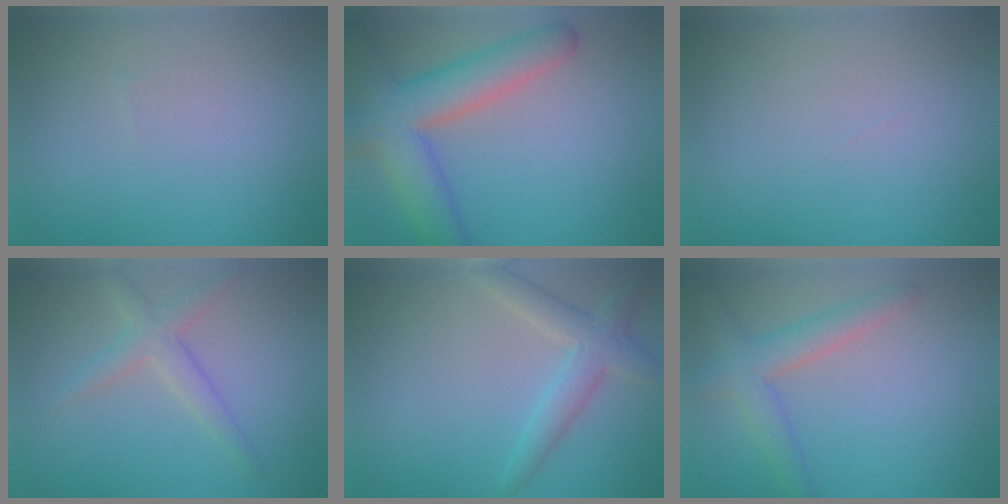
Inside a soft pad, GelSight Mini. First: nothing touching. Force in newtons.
{"total": 7.6, "press": 7.5, "slide": 0.5}
{"total": 0.0}
{"total": 2.5, "press": 2.5, "slide": 0.2}
{"total": 3.1, "press": 3.1, "slide": 0.1}
{"total": 3.5, "press": 3.5, "slide": 0.2}